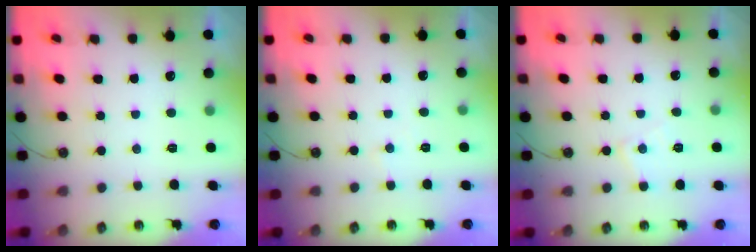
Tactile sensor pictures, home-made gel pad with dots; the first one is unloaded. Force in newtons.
{"total": 3.3, "press": 3.3, "slide": 0.5}
{"total": 5.3, "press": 5.3, "slide": 0.4}